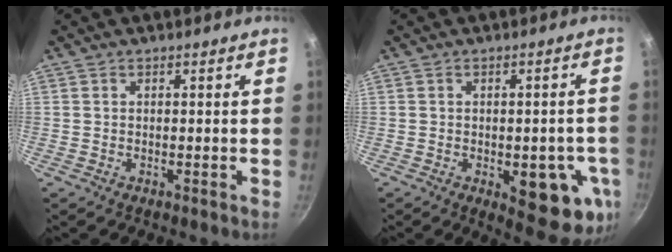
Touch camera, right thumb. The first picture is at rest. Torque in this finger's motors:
{"motor_torque": [1.61, 1.42, -0.07, -0.04, 0.20]}